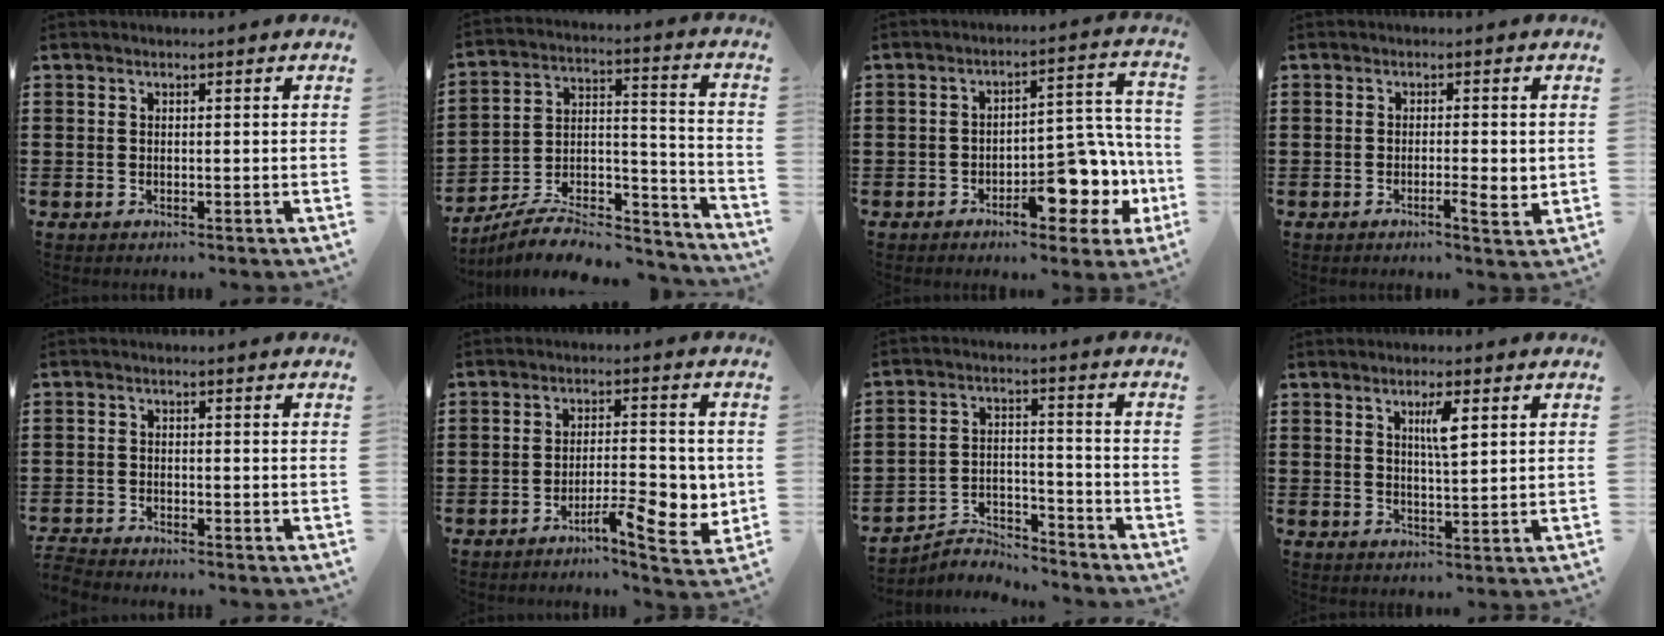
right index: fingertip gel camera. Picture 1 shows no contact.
{"total": 7.9, "force": [-6.6, 2.6, 3.5], "torque": [-0.059, 0.011, -0.126]}
{"total": 9.6, "force": [-4.8, 4.4, 7.0], "torque": [-0.076, 0.002, -0.084]}
{"total": 2.9, "force": [-0.7, 0.6, 2.8], "torque": [-0.046, 0.000, -0.013]}
{"total": 2.1, "force": [-2.1, 0.0, -0.2], "torque": [-0.001, 0.001, -0.046]}
{"total": 7.8, "force": [-3.3, 2.7, 6.6], "torque": [-0.087, 0.000, -0.053]}
{"total": 4.3, "force": [-4.2, 0.8, 0.5], "torque": [-0.014, 0.010, -0.086]}
{"total": 3.8, "force": [1.5, 0.6, 3.5], "torque": [-0.065, 0.002, 0.021]}